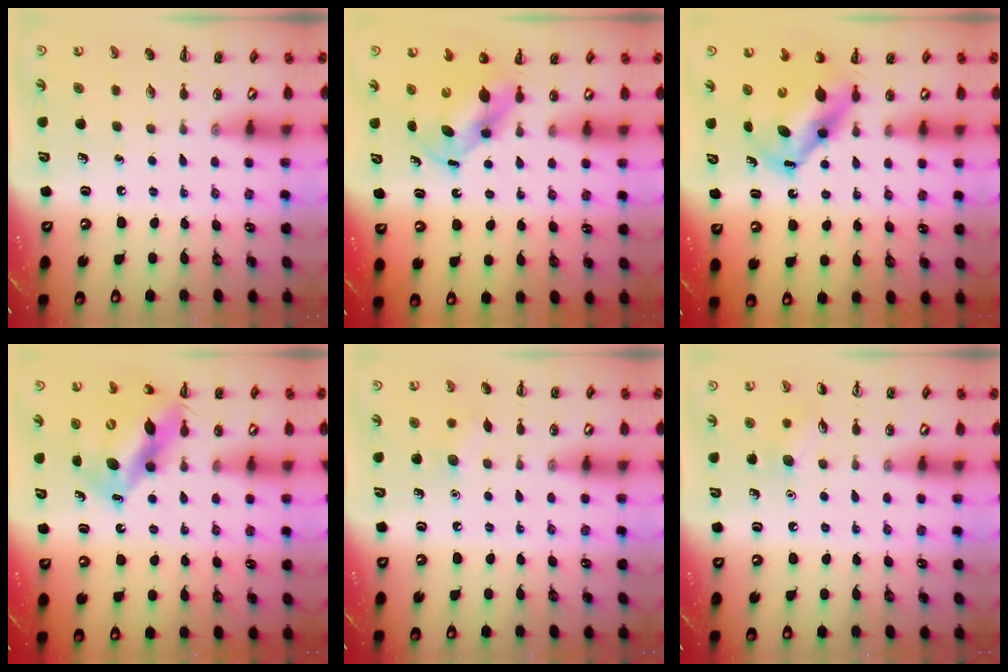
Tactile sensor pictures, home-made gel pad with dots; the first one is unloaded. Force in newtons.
{"total": 5.7, "press": 5.7, "slide": 1.0}
{"total": 6.9, "press": 6.8, "slide": 1.6}
{"total": 12.8, "press": 12.4, "slide": 3.2}
{"total": 6.0, "press": 5.8, "slide": 1.7}
{"total": 6.5, "press": 6.3, "slide": 1.7}